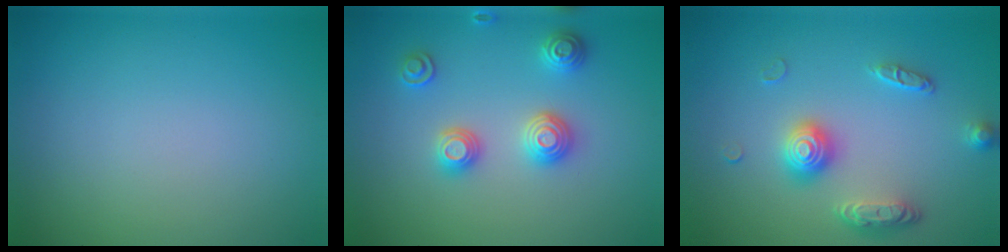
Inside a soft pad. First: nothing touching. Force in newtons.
{"total": 2.9, "press": 2.9, "slide": 0.2}
{"total": 3.3, "press": 2.9, "slide": 1.6}